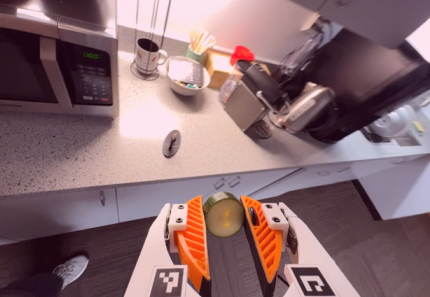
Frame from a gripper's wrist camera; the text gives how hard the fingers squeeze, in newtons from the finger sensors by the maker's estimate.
{"total": 8.3, "left": 7.8, "right": 8.7}